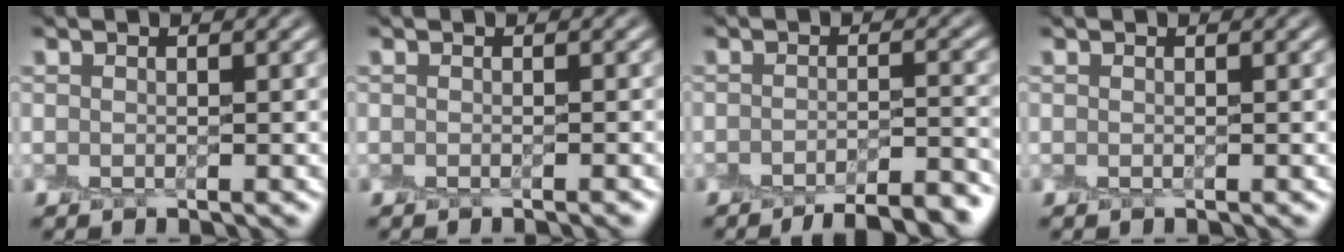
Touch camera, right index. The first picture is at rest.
{"total": 0.7, "force": [-0.6, -0.1, 0.3], "torque": [-0.001, -0.006, -0.010]}
{"total": 6.8, "force": [-5.7, 1.4, 3.5], "torque": [-0.037, -0.010, -0.070]}
{"total": 0.0}